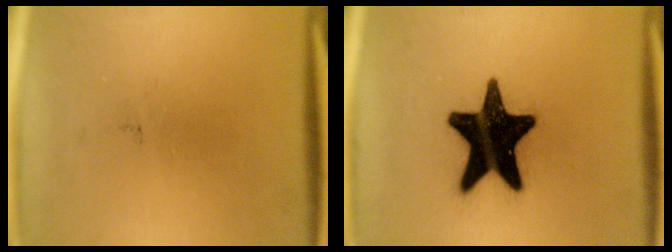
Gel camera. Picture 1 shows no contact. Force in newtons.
{"total": 20.0}